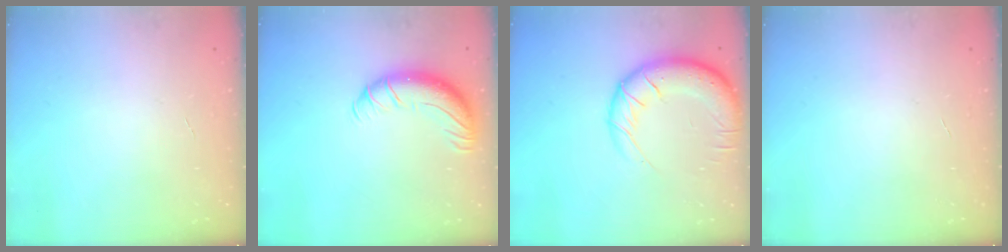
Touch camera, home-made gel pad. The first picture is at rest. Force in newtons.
{"total": 11.2, "press": 10.8, "slide": 2.9}
{"total": 16.2, "press": 15.8, "slide": 3.9}
{"total": 0.0}